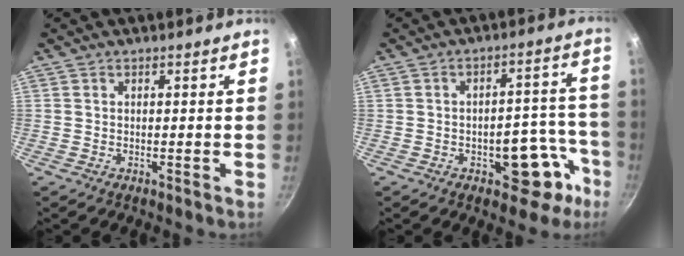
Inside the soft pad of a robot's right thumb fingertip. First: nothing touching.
{"total": 11.6, "force": [-5.2, 6.5, 8.0], "torque": [-0.036, 0.053, -0.060]}